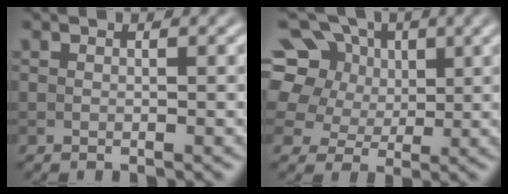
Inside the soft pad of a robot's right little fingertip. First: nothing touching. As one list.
[{"total": 13.7, "force": [5.6, 10.5, 6.7], "torque": [-0.156, 0.040, 0.093]}]